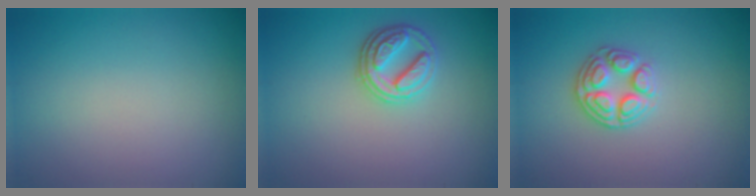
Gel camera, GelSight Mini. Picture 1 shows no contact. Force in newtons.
{"total": 2.9, "press": 2.8, "slide": 0.8}
{"total": 2.9, "press": 2.9, "slide": 0.1}